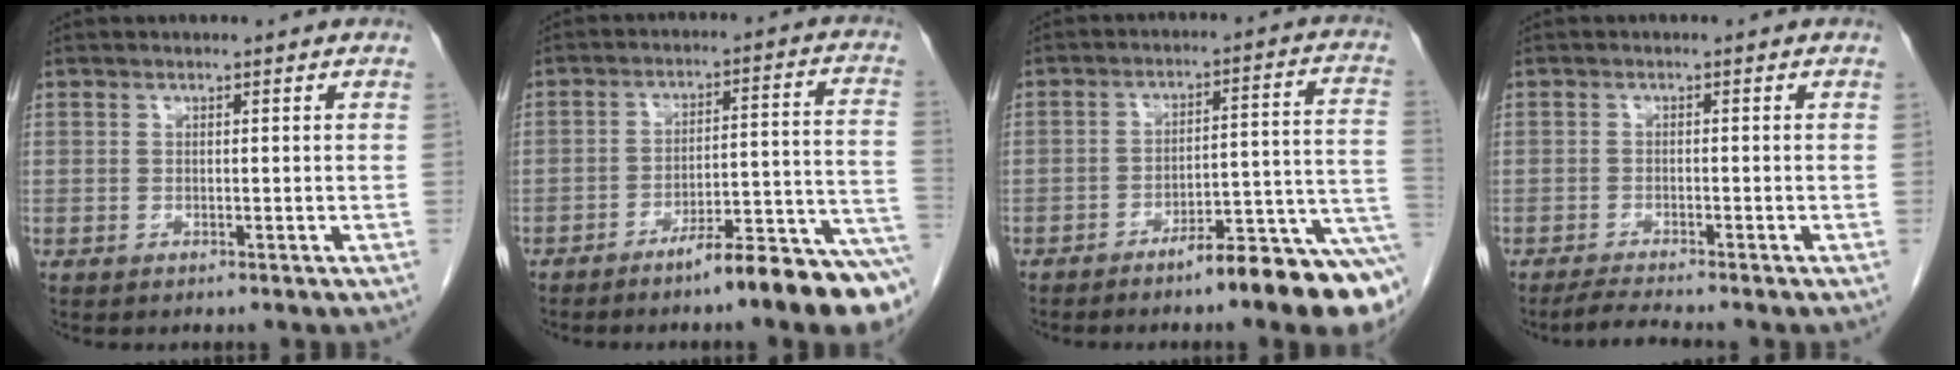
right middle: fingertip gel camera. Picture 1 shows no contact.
{"total": 11.7, "force": [-8.3, 0.2, 8.1], "torque": [-0.098, 0.025, -0.125]}
{"total": 11.7, "force": [-7.5, 1.0, 9.0], "torque": [-0.088, 0.032, -0.106]}
{"total": 2.8, "force": [-2.6, -0.6, 0.9], "torque": [-0.027, -0.015, -0.051]}